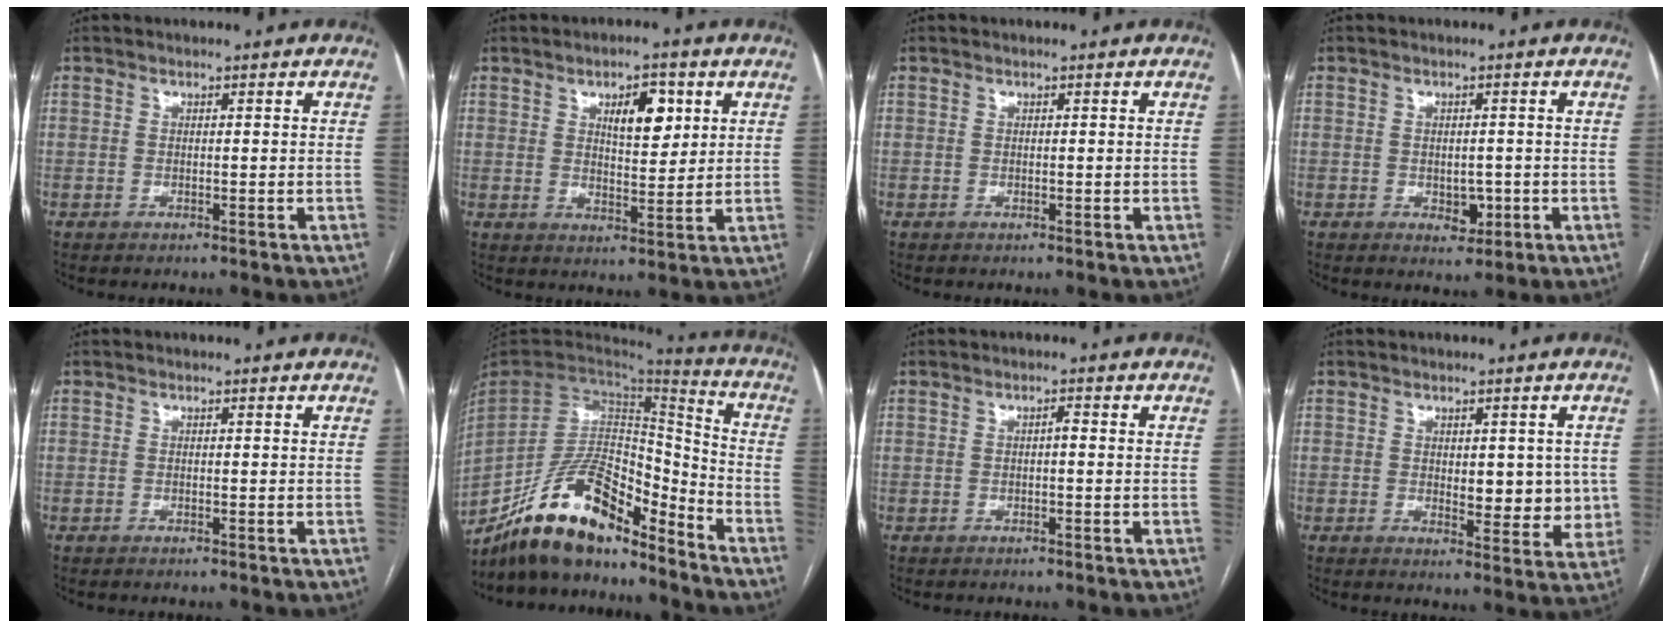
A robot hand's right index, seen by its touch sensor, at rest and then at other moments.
{"total": 6.6, "force": [2.7, 2.6, 5.4], "torque": [-0.090, 0.003, 0.046]}
{"total": 0.0}
{"total": 2.8, "force": [-0.6, 2.0, 2.0], "torque": [-0.019, 0.002, 0.002]}
{"total": 0.0}
{"total": 17.9, "force": [-14.5, 5.6, 8.9], "torque": [-0.171, 0.029, -0.262]}
{"total": 0.9, "force": [-0.1, 0.3, 0.9], "torque": [-0.018, 0.002, -0.002]}
{"total": 6.7, "force": [0.6, 3.6, 5.7], "torque": [-0.052, -0.004, 0.016]}